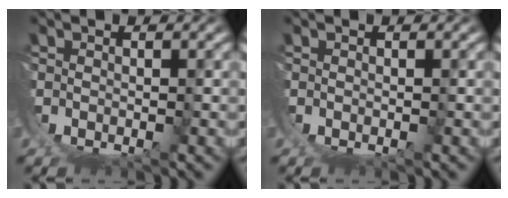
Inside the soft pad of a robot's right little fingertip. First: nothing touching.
{"total": 0.0}